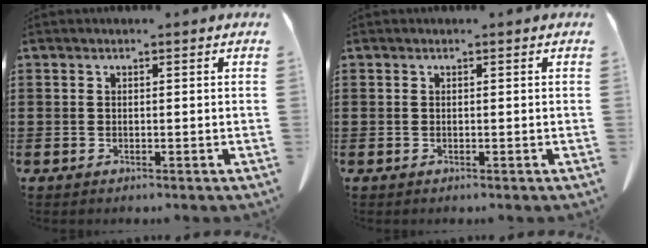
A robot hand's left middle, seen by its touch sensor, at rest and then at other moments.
{"total": 0.0}